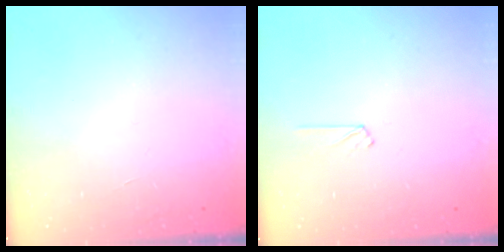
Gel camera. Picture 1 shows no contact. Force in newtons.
{"total": 2.5, "press": 2.5, "slide": 0.3}